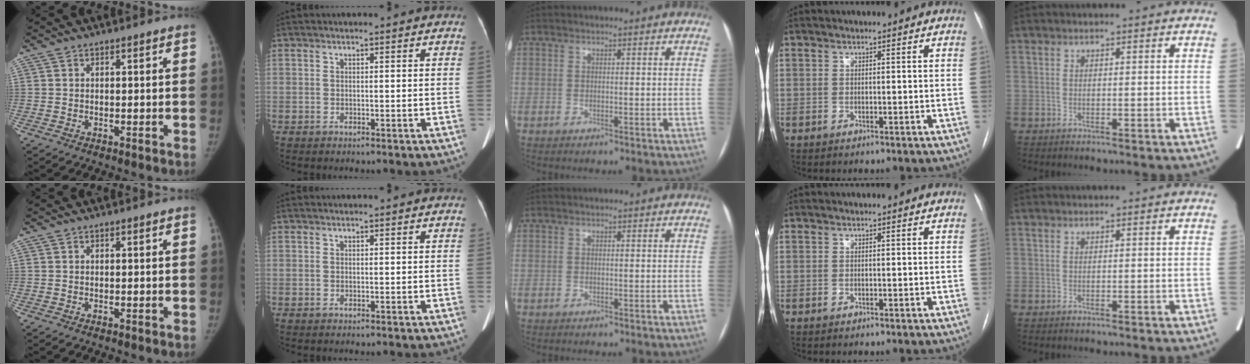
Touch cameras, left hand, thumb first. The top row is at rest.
{}